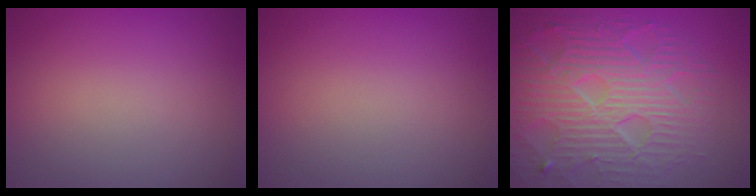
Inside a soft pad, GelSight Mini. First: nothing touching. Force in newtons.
{"total": 0.0}
{"total": 10.1, "press": 6.6, "slide": 7.7}